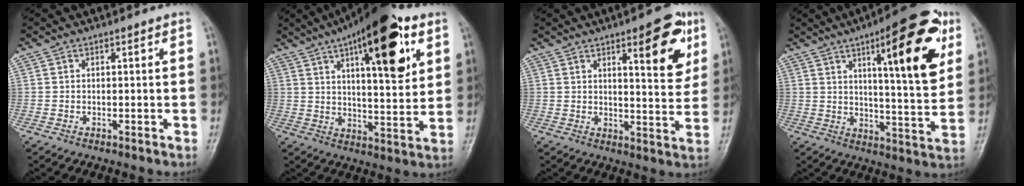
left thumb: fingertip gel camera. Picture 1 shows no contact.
{"total": 20.6, "force": [9.4, 7.2, 16.9], "torque": [-0.219, -0.024, 0.137]}
{"total": 11.2, "force": [5.2, 3.4, 9.3], "torque": [-0.097, -0.026, 0.068]}
{"total": 18.1, "force": [7.9, 4.4, 15.6], "torque": [-0.196, -0.030, 0.110]}